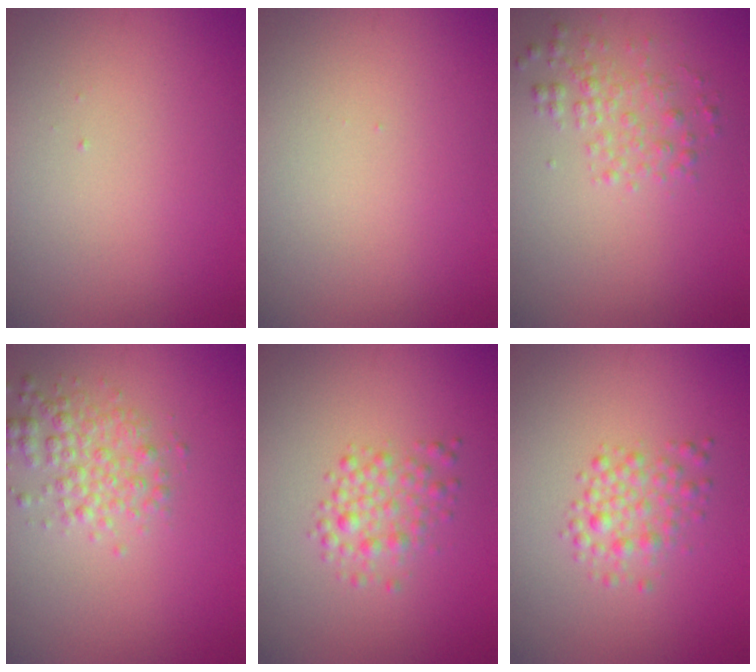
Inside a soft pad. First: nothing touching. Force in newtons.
{"total": 0.0}
{"total": 2.2, "press": 2.2, "slide": 0.1}
{"total": 2.8, "press": 2.8, "slide": 0.0}
{"total": 2.4, "press": 2.4, "slide": 0.1}
{"total": 2.4, "press": 2.4, "slide": 0.1}